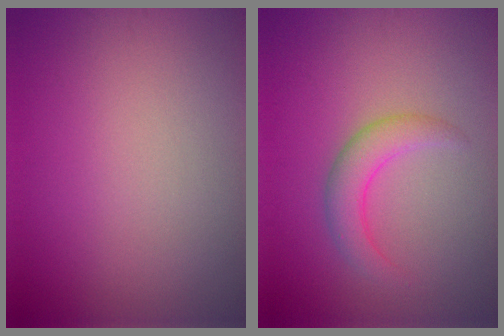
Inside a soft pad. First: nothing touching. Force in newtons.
{"total": 2.8, "press": 2.8, "slide": 0.2}